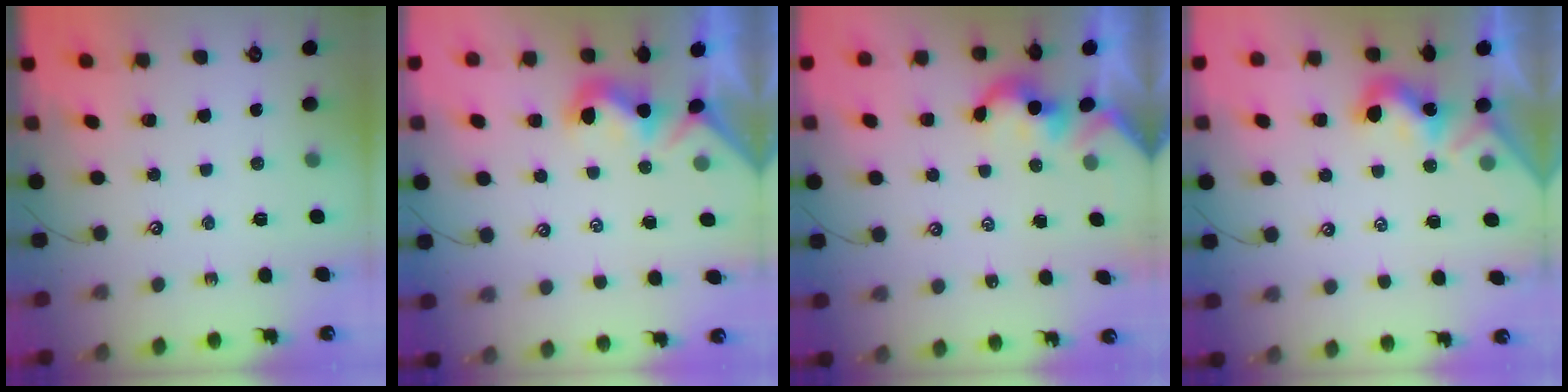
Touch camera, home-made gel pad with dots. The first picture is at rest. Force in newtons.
{"total": 0.9, "press": 0.7, "slide": 0.5}
{"total": 1.3, "press": 1.3, "slide": 0.2}
{"total": 2.0, "press": 2.0, "slide": 0.5}